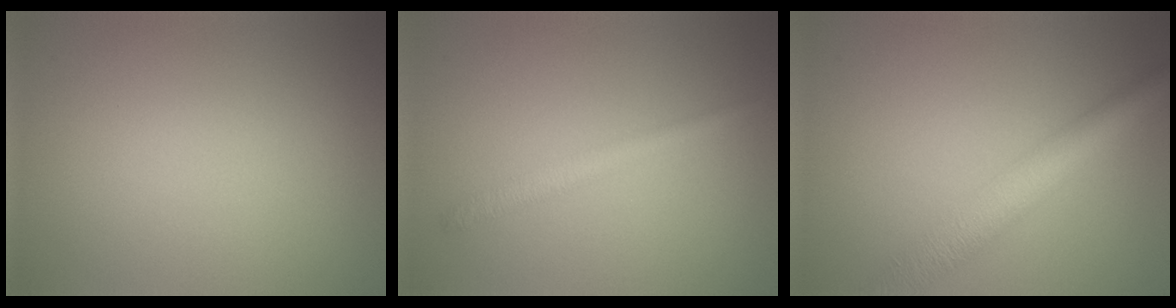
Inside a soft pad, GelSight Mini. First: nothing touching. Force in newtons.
{"total": 1.8, "press": 1.8, "slide": 0.1}
{"total": 5.2, "press": 5.2, "slide": 0.1}